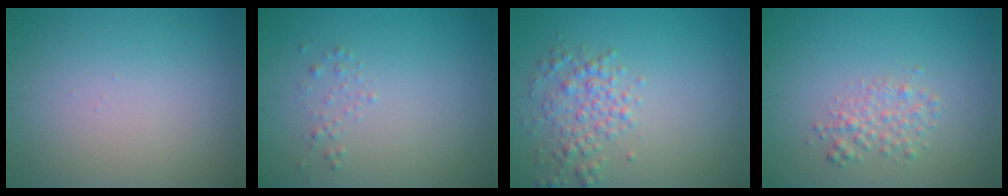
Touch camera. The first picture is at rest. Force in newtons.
{"total": 0.7, "press": 0.7, "slide": 0.0}
{"total": 2.8, "press": 2.8, "slide": 0.1}
{"total": 2.0, "press": 2.0, "slide": 0.1}